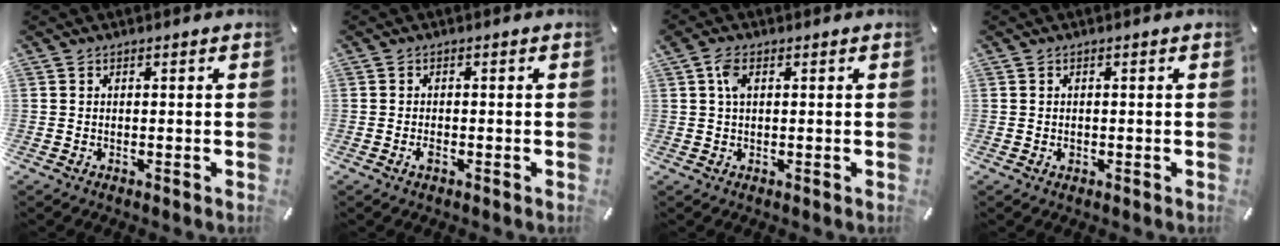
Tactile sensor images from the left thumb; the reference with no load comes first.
{"total": 1.5, "force": [-0.8, 0.6, 1.1], "torque": [-0.027, -0.002, -0.017]}
{"total": 3.5, "force": [1.1, 1.8, 2.8], "torque": [-0.068, 0.005, 0.016]}
{"total": 0.8, "force": [-0.2, 0.7, 0.5], "torque": [-0.009, 0.002, -0.005]}